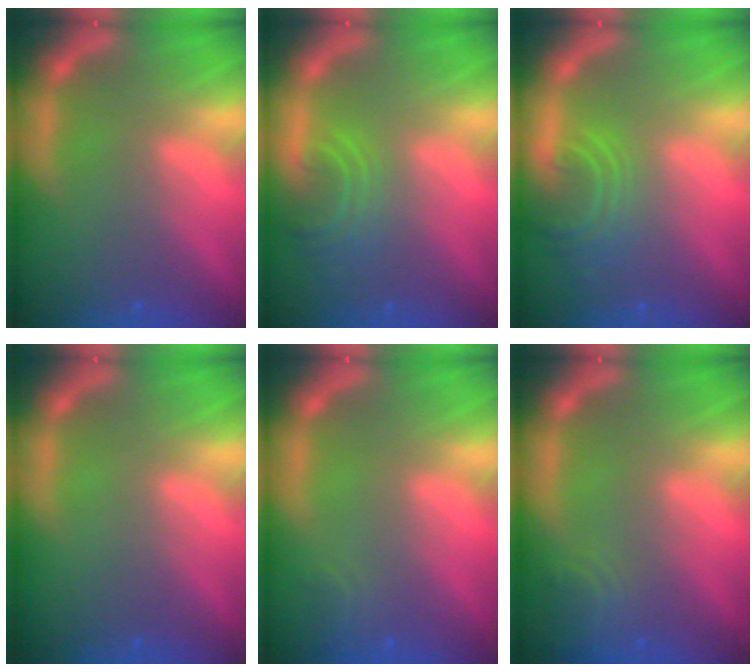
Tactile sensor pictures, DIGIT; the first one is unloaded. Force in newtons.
{"total": 4.0}
{"total": 4.5}
{"total": 0.0}
{"total": 1.4}
{"total": 2.9}